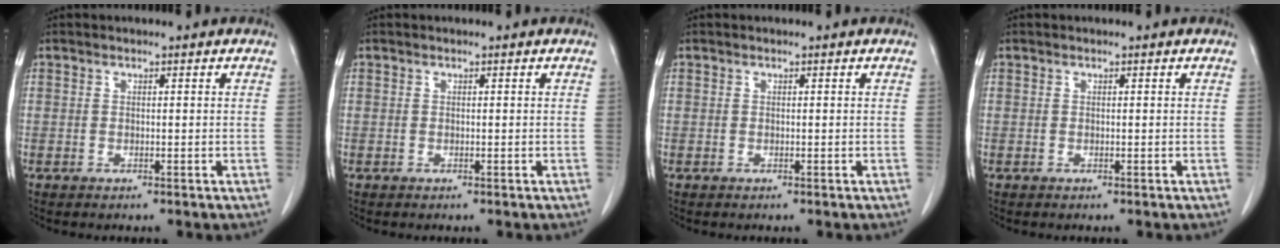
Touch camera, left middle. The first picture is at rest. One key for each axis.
{"total": 0.0}
{"total": 0.0}
{"total": 0.0}